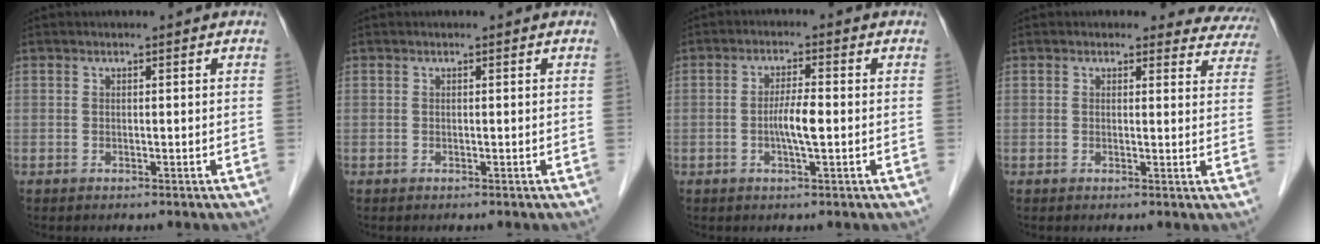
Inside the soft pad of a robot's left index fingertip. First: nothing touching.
{"total": 0.0}
{"total": 3.9, "force": [-0.6, 0.4, 3.8], "torque": [-0.075, -0.002, -0.014]}
{"total": 7.3, "force": [6.8, 2.8, -0.3], "torque": [0.049, -0.013, 0.035]}